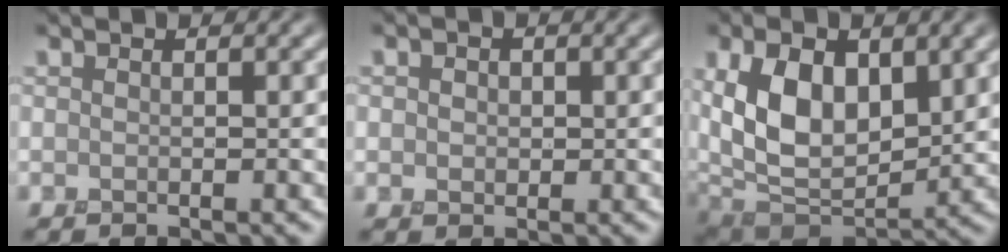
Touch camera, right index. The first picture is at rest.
{"total": 1.8, "force": [0.3, 1.6, 0.9], "torque": [-0.019, 0.008, 0.000]}
{"total": 9.9, "force": [1.8, 5.7, 7.9], "torque": [-0.162, -0.005, 0.028]}